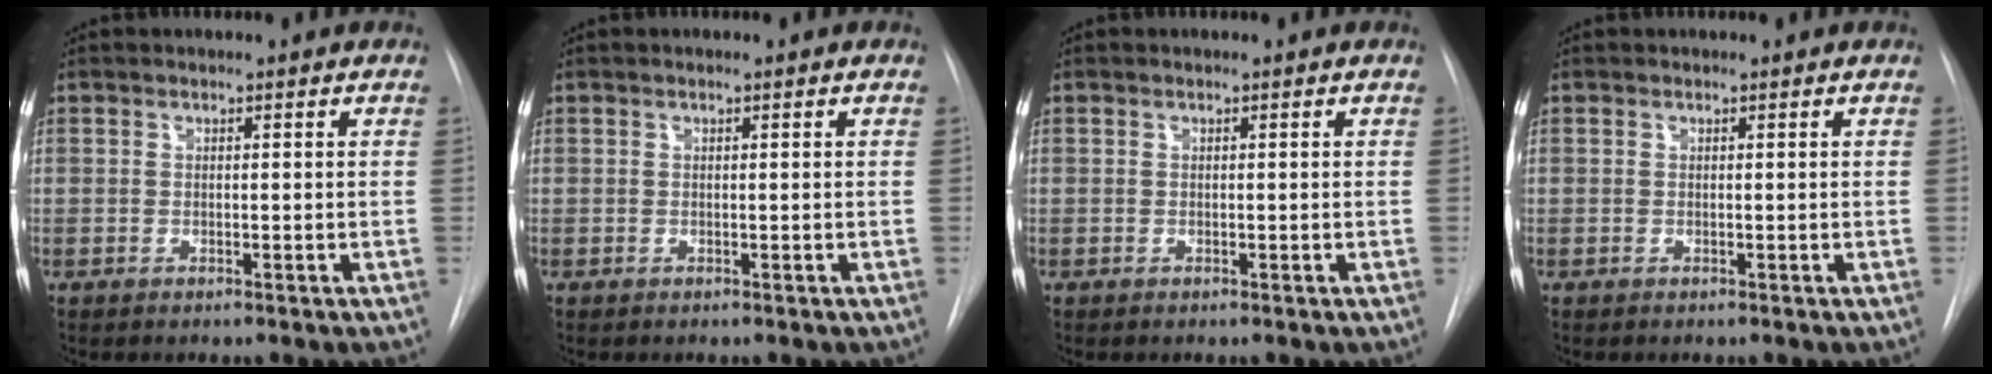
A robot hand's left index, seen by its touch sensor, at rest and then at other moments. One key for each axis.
{"total": 0.0}
{"total": 0.0}
{"total": 0.0}